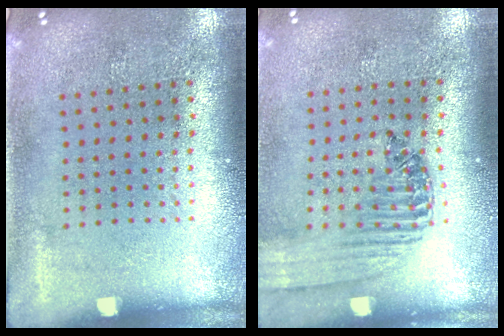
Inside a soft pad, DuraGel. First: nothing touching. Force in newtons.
{"total": 1.4, "press": 1.4, "slide": 0.4}